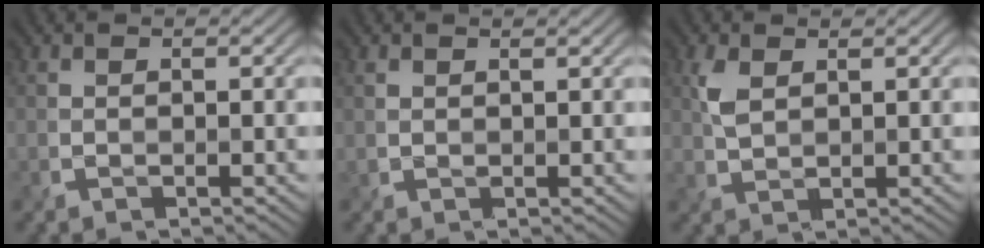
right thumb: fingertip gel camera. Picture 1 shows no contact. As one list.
[{"total": 0.8, "force": [0.7, 0.2, 0.1], "torque": [-0.010, -0.003, 0.017]}, {"total": 2.6, "force": [1.2, 1.4, 1.9], "torque": [-0.056, 0.002, 0.029]}]